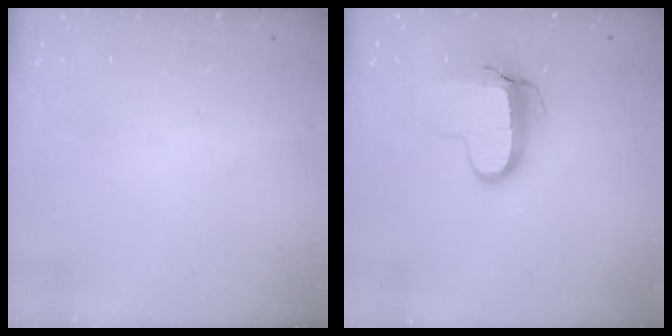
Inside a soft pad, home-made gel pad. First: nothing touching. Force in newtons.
{"total": 9.9, "press": 9.8, "slide": 0.9}